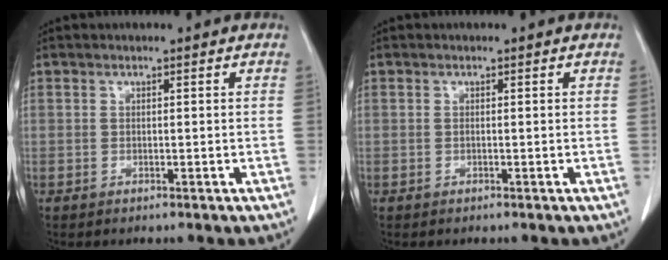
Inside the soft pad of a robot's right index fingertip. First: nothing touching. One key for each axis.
{"total": 0.0}